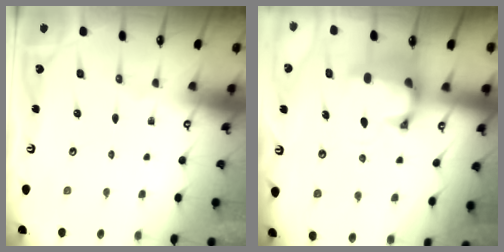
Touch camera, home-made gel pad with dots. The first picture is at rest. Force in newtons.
{"total": 1.7, "press": 1.2, "slide": 1.2}